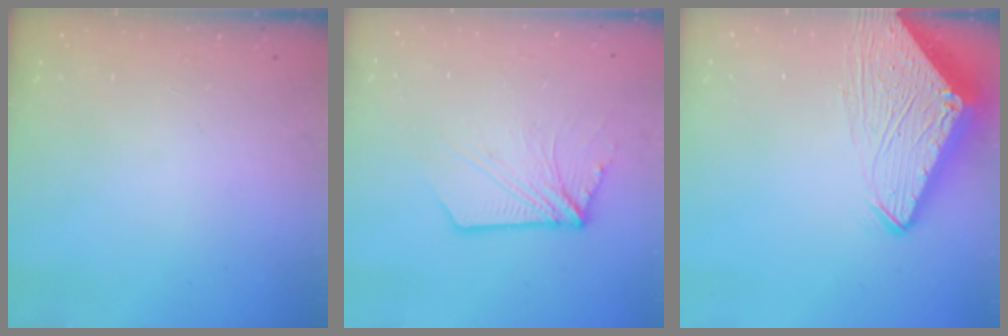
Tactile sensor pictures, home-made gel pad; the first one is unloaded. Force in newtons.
{"total": 9.8, "press": 9.7, "slide": 0.9}
{"total": 8.0, "press": 8.0, "slide": 0.7}